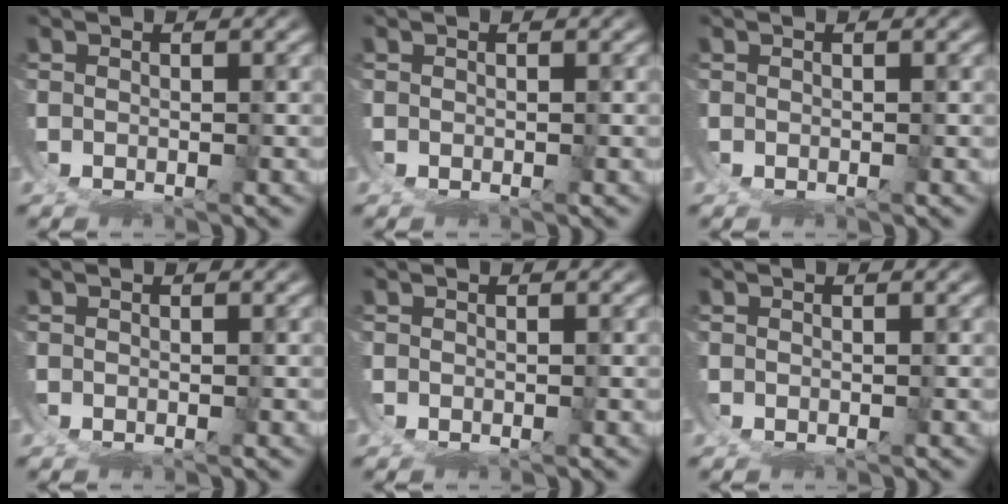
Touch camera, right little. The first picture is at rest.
{"total": 0.0}
{"total": 0.0}
{"total": 0.0}
{"total": 0.0}
{"total": 0.0}